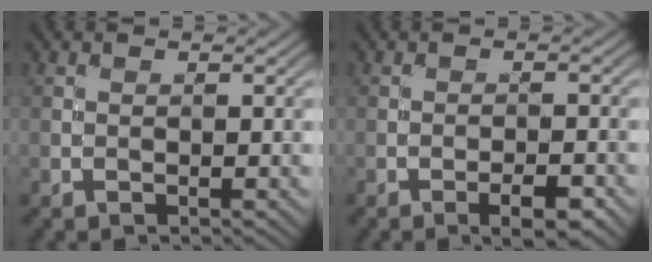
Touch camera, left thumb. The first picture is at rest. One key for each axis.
{"total": 3.5, "fx": -2.1, "fy": 1.0, "fz": 2.7, "tx": -0.042, "ty": 0.005, "tz": -0.029}